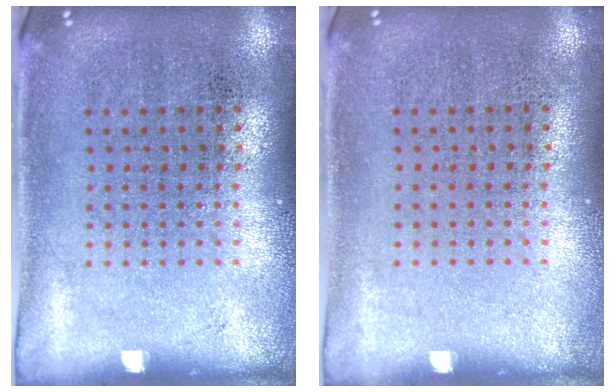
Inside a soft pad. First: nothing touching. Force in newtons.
{"total": 0.0}